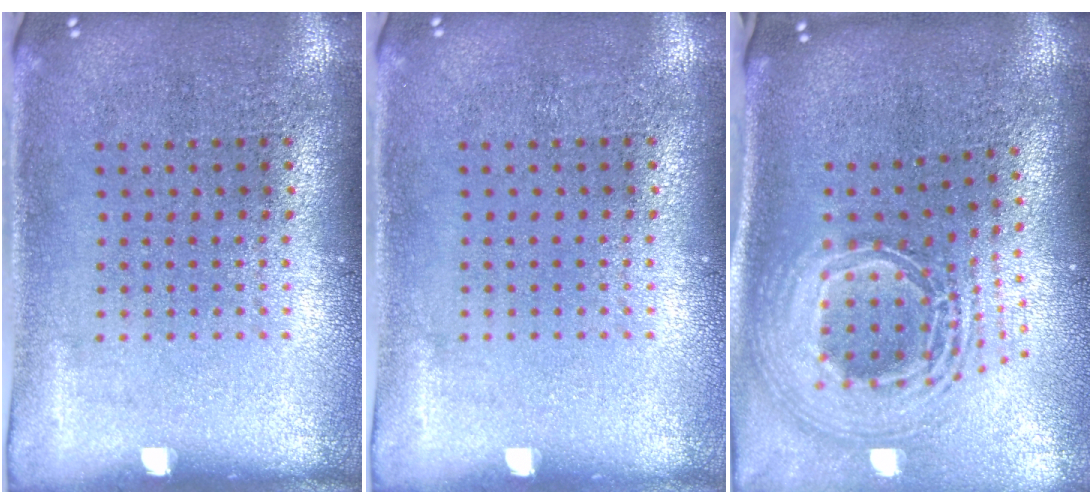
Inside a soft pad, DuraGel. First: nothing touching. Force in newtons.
{"total": 0.0}
{"total": 2.8, "press": 2.0, "slide": 2.0}